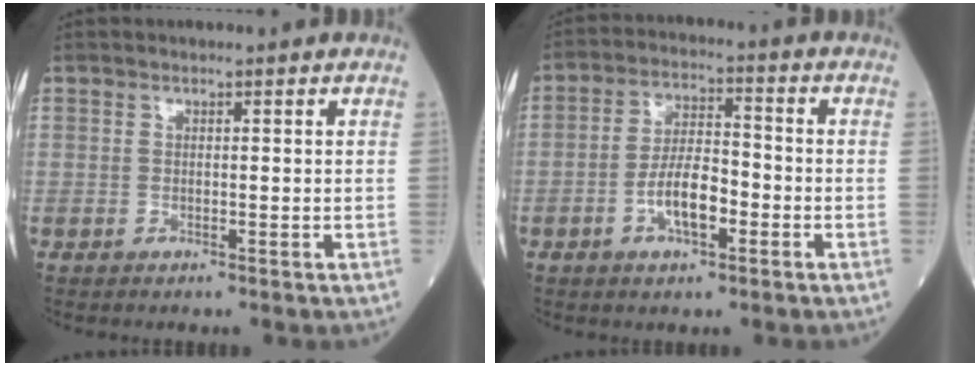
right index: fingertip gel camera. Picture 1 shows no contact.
{"total": 7.2, "force": [-2.6, 2.6, 6.2], "torque": [-0.125, 0.011, -0.047]}